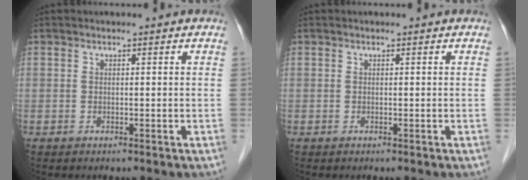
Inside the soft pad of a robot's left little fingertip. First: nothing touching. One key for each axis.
{"total": 0.0}